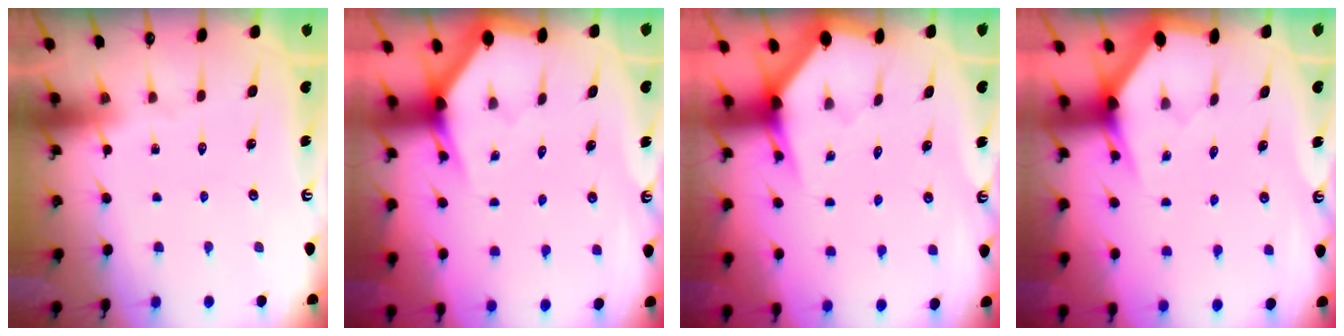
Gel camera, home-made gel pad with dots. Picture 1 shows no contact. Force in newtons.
{"total": 2.9, "press": 2.9, "slide": 0.1}
{"total": 3.1, "press": 3.1, "slide": 0.5}
{"total": 3.2, "press": 3.2, "slide": 0.0}